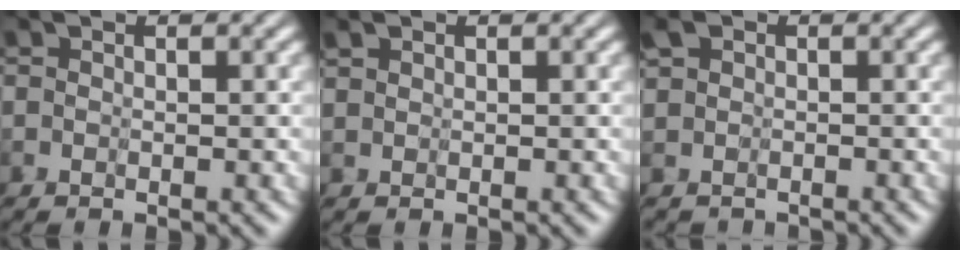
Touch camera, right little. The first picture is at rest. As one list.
[{"total": 0.8, "force": [0.6, -0.1, -0.5], "torque": [0.009, -0.007, 0.012]}, {"total": 1.5, "force": [0.4, 1.3, -0.5], "torque": [0.014, 0.011, -0.015]}]